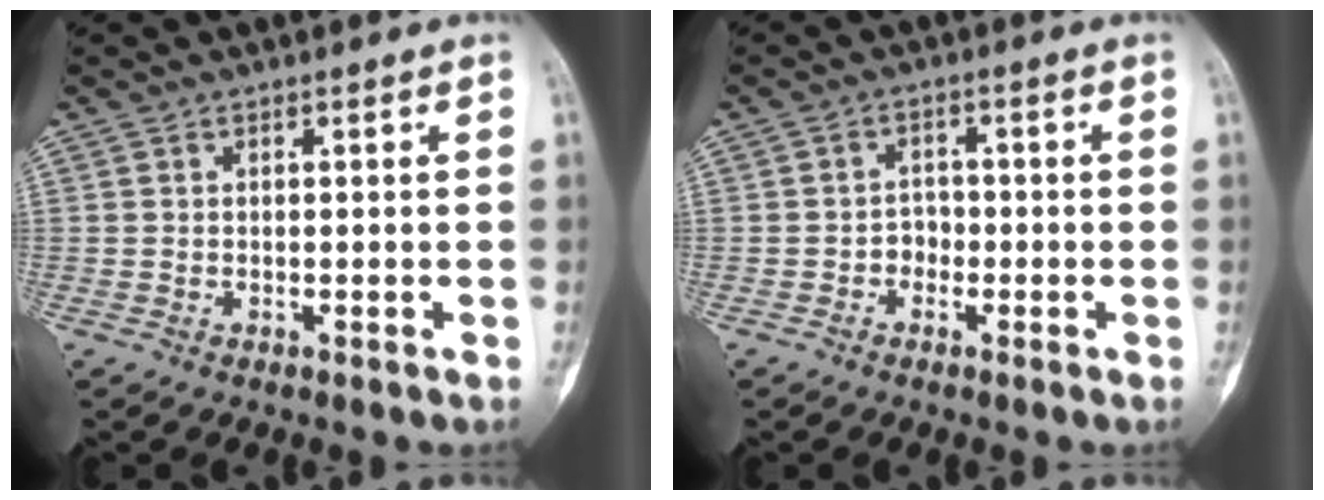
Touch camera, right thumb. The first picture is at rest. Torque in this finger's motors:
{"motor_torque": [0.48, 0.39, 0.18, -0.23, -0.03]}